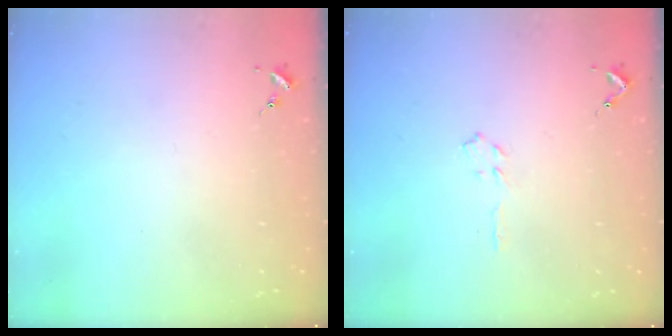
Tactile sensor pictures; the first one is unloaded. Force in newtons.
{"total": 3.5, "press": 3.5, "slide": 0.4}